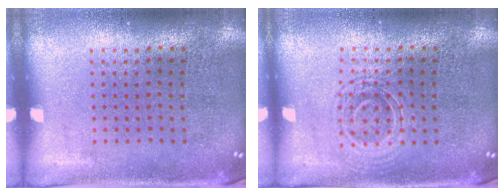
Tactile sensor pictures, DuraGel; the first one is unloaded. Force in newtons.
{"total": 2.5, "press": 2.5, "slide": 0.5}